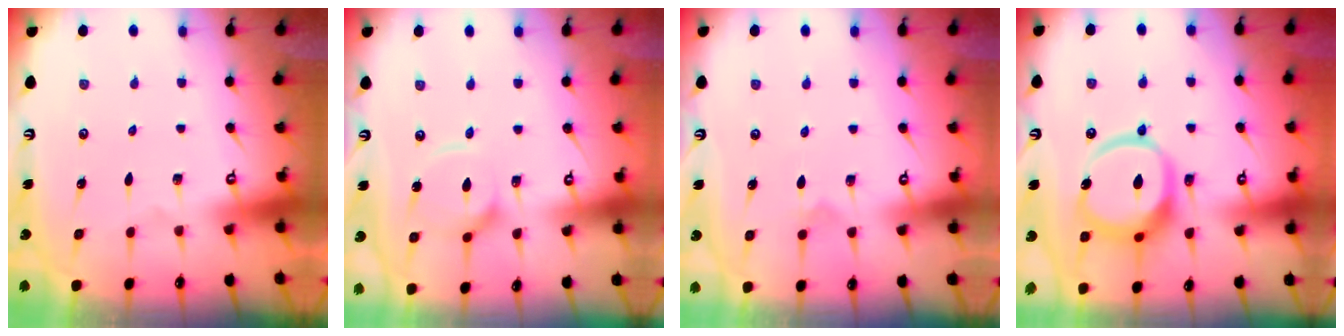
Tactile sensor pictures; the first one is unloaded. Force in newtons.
{"total": 9.7, "press": 9.7, "slide": 1.0}
{"total": 4.9, "press": 4.9, "slide": 0.3}
{"total": 14.2, "press": 14.0, "slide": 2.3}